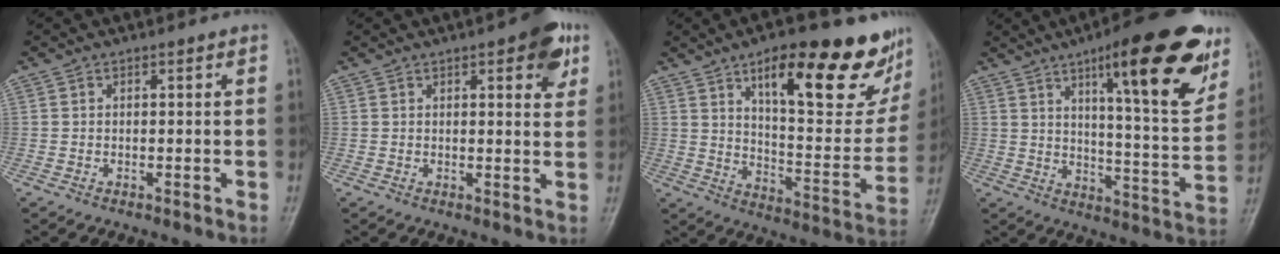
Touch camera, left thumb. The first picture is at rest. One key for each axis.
{"total": 7.0, "fx": 3.4, "fy": 2.5, "fz": 5.6, "tx": -0.051, "ty": -0.010, "tz": 0.035}
{"total": 26.5, "fx": 15.2, "fy": 9.0, "fz": 19.7, "tx": -0.228, "ty": -0.054, "tz": 0.227}
{"total": 22.7, "fx": 12.0, "fy": 5.4, "fz": 18.5, "tx": -0.224, "ty": -0.048, "tz": 0.173}